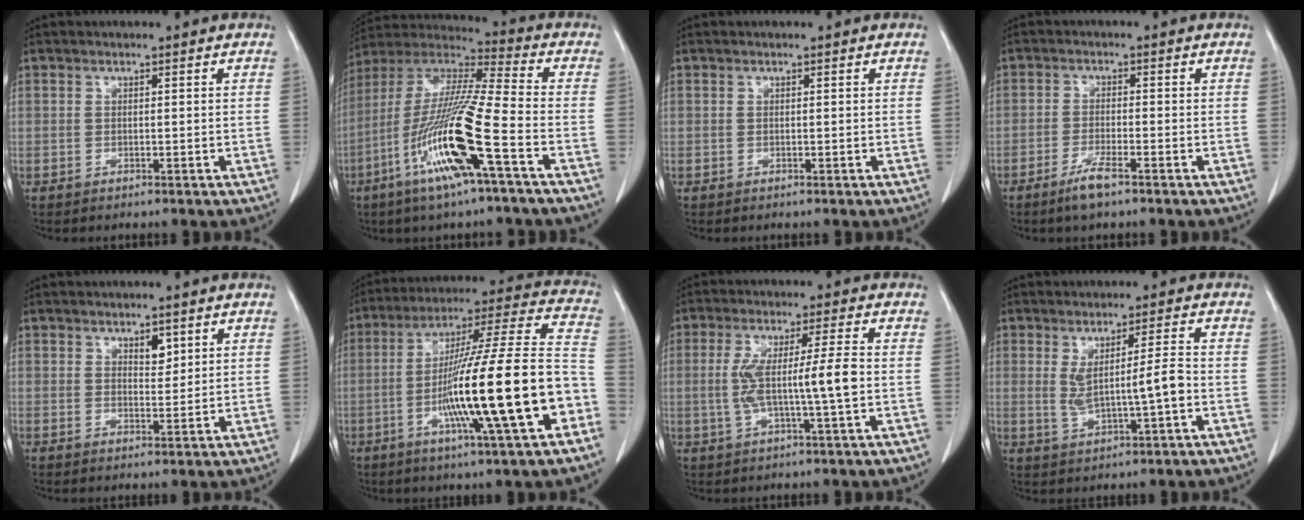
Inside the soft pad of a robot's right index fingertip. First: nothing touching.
{"total": 18.1, "force": [-7.2, 0.3, 16.7], "torque": [-0.348, -0.021, -0.143]}
{"total": 0.0}
{"total": 3.9, "force": [-2.7, 0.3, 2.8], "torque": [-0.059, -0.006, -0.052]}
{"total": 2.6, "force": [1.4, 1.2, 1.8], "torque": [-0.025, -0.005, 0.026]}
{"total": 23.9, "force": [-7.2, 0.6, 22.8], "torque": [-0.338, -0.006, -0.124]}
{"total": 8.4, "force": [-0.7, -0.1, 8.4], "torque": [-0.162, 0.007, -0.012]}
{"total": 5.9, "force": [-0.3, 0.4, 5.9], "torque": [-0.104, 0.002, 0.004]}